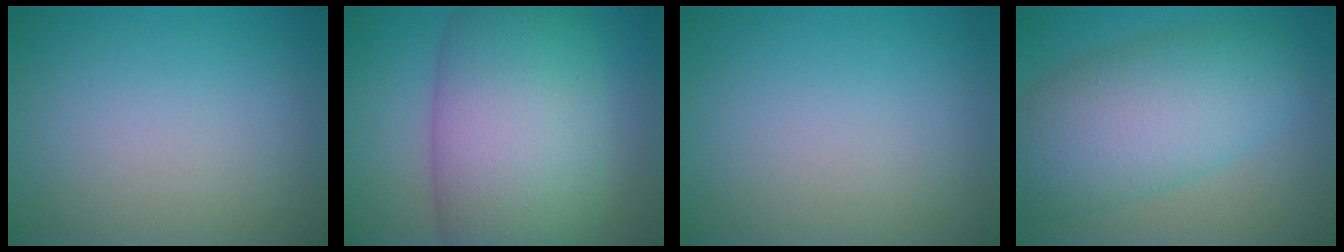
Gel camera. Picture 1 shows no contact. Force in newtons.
{"total": 13.1, "press": 13.1, "slide": 0.2}
{"total": 0.0}
{"total": 8.8, "press": 8.8, "slide": 0.2}